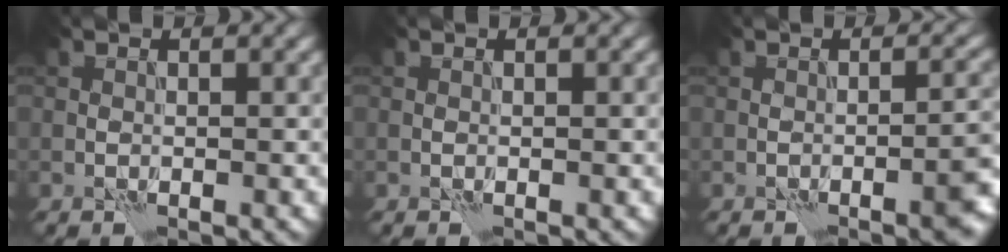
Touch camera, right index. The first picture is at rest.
{"total": 0.0}
{"total": 3.8, "force": [-1.9, 0.8, 3.2], "torque": [-0.040, 0.006, -0.027]}